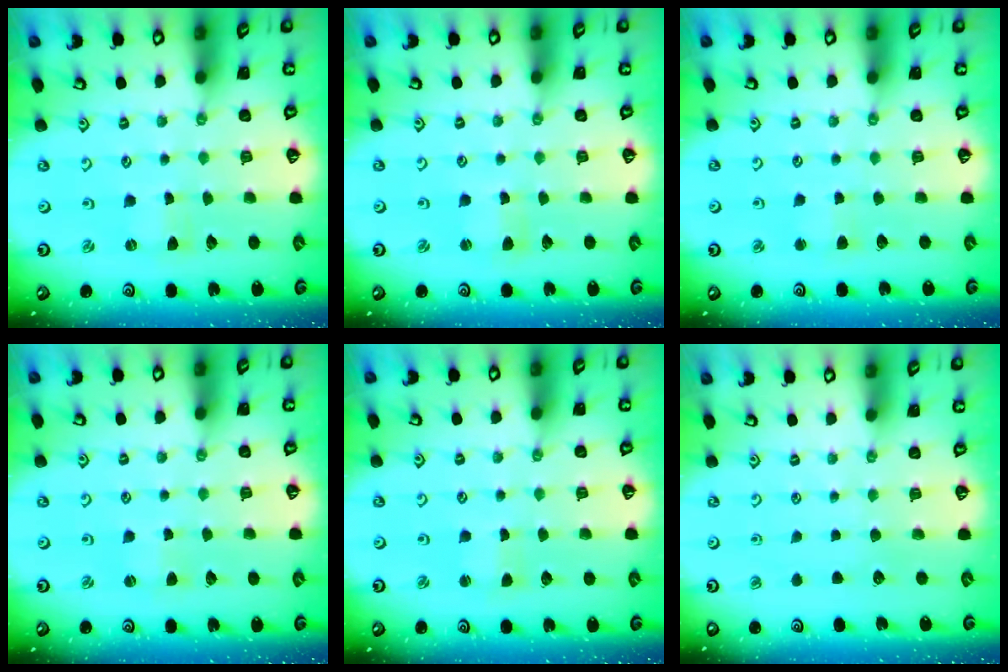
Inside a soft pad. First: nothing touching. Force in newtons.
{"total": 1.7, "press": 1.7, "slide": 0.4}
{"total": 2.3, "press": 2.3, "slide": 0.4}
{"total": 2.0, "press": 2.0, "slide": 0.3}
{"total": 1.6, "press": 1.6, "slide": 0.3}
{"total": 0.0}